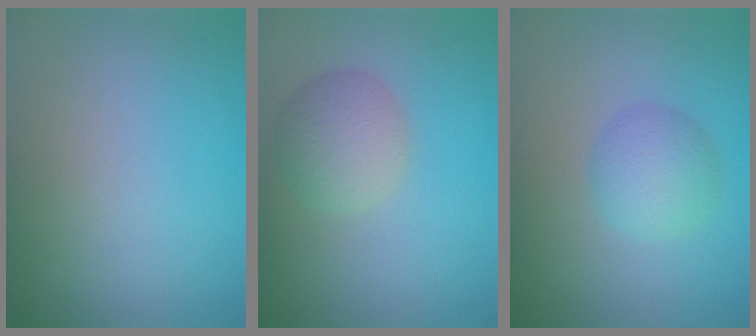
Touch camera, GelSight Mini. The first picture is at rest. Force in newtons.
{"total": 3.5, "press": 3.5, "slide": 0.1}
{"total": 2.9, "press": 2.9, "slide": 0.0}